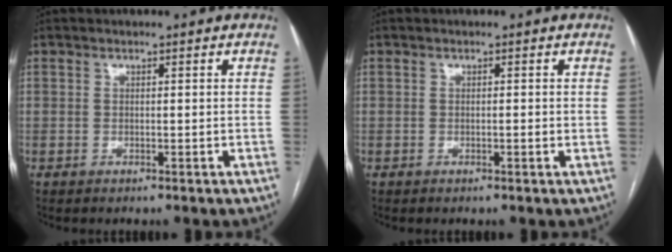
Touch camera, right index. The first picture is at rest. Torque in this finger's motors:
{"motor_torque": [0.16, 0.17, 0.01, 0.01]}